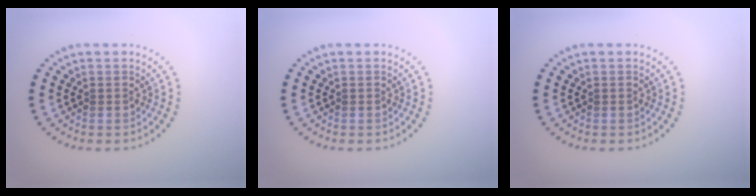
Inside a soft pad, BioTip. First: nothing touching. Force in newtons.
{"total": 0.0}
{"total": 0.0}